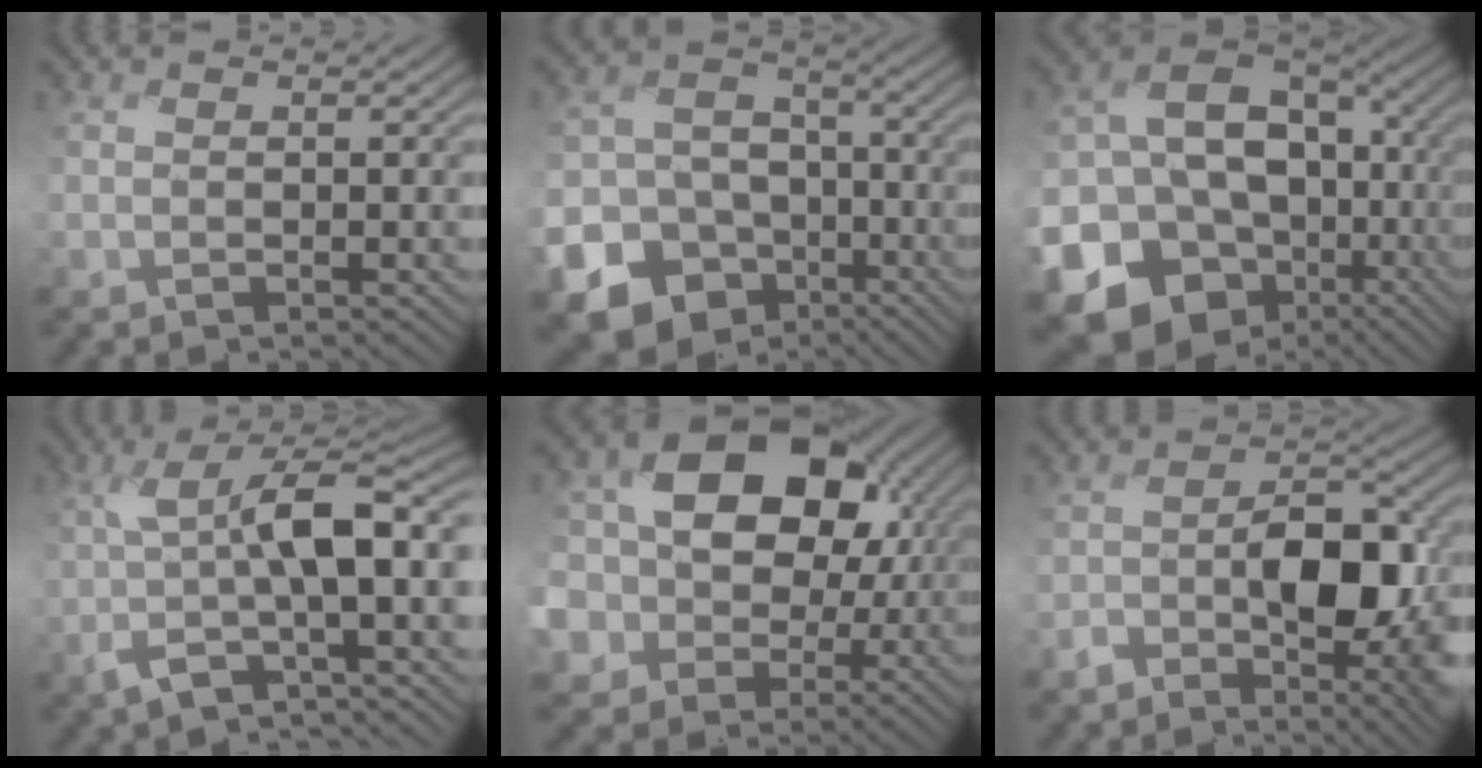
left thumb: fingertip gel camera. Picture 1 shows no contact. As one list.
[{"total": 19.5, "force": [-11.0, 14.9, 6.2], "torque": [-0.165, -0.076, -0.172]}, {"total": 20.5, "force": [-6.3, 16.5, 10.4], "torque": [-0.233, -0.035, -0.094]}, {"total": 10.3, "force": [-0.6, 3.7, 9.6], "torque": [-0.181, 0.008, -0.017]}, {"total": 19.7, "force": [2.8, 16.2, 10.8], "torque": [-0.237, 0.012, 0.035]}, {"total": 8.7, "force": [-3.0, 4.9, 6.5], "torque": [-0.086, -0.003, -0.052]}]